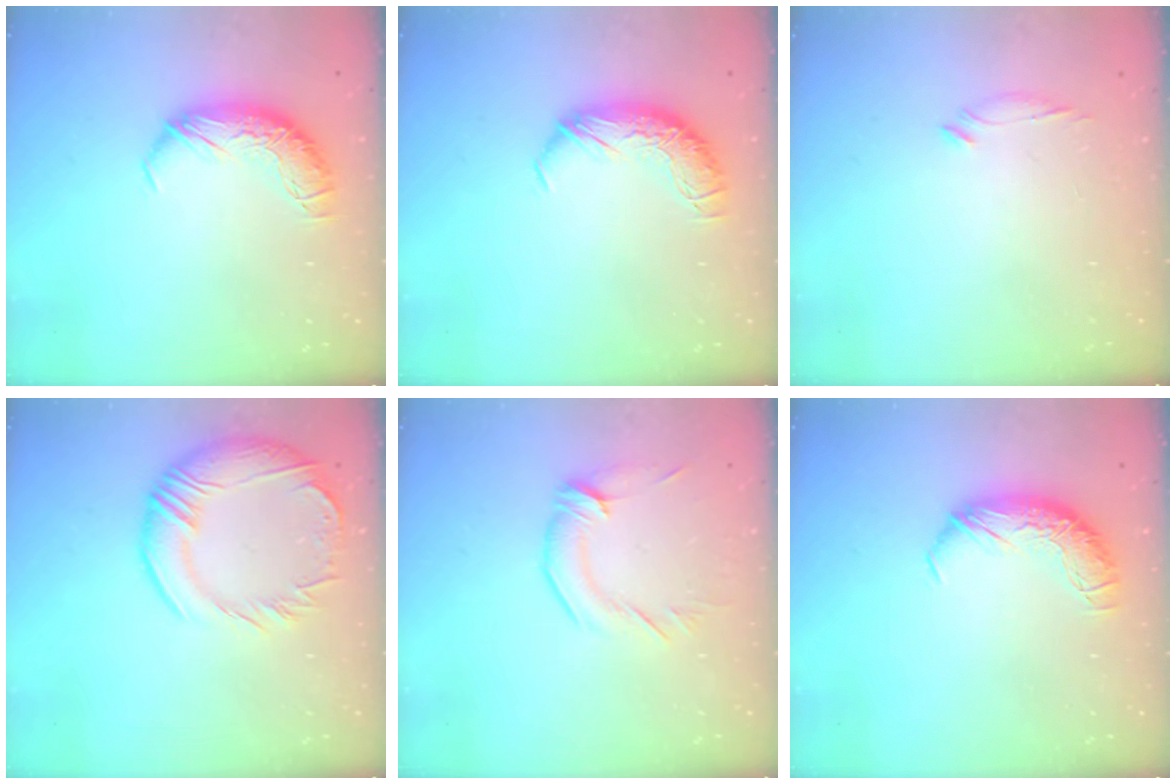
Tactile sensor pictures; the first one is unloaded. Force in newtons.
{"total": 0.0}
{"total": 5.6, "press": 5.5, "slide": 0.9}
{"total": 6.0, "press": 5.0, "slide": 3.4}
{"total": 0.9, "press": 0.7, "slide": 0.6}
{"total": 0.0}